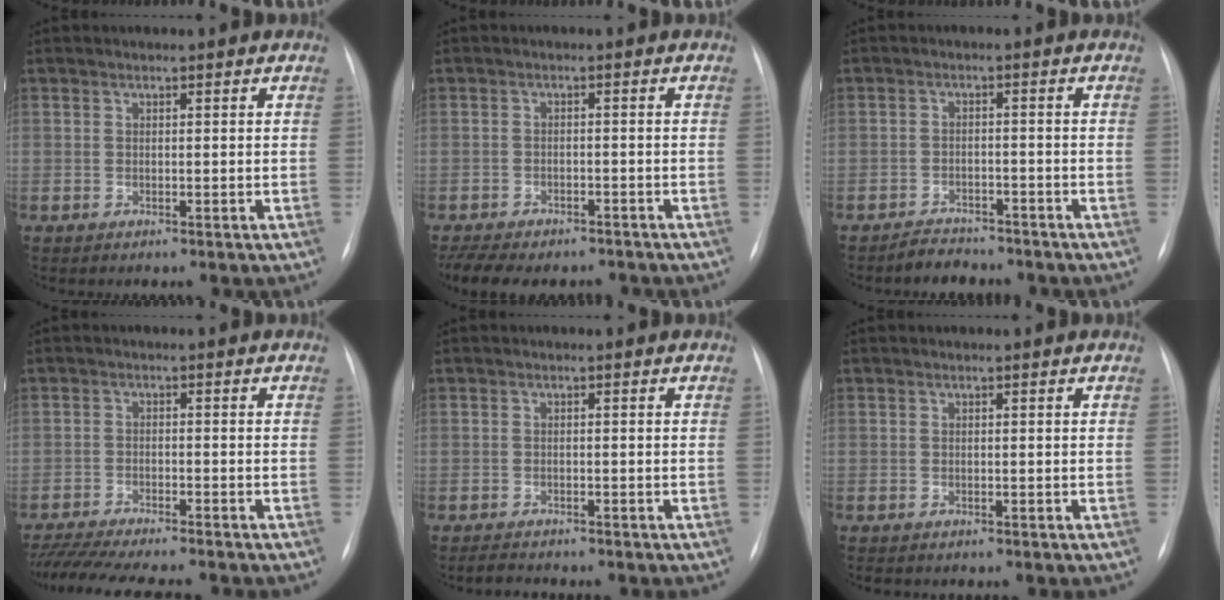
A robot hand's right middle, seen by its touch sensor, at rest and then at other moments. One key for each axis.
{"total": 11.5, "fx": -9.7, "fy": 4.3, "fz": 4.4, "tx": -0.087, "ty": 0.001, "tz": -0.131}
{"total": 4.1, "fx": -3.7, "fy": 1.9, "fz": 0.4, "tx": -0.011, "ty": 0.000, "tz": -0.056}
{"total": 12.5, "fx": -11.1, "fy": 1.0, "fz": 5.6, "tx": -0.082, "ty": -0.011, "tz": -0.168}
{"total": 1.7, "fx": -1.6, "fy": 0.4, "fz": 0.2, "tx": -0.009, "ty": -0.006, "tz": -0.024}
{"total": 0.5, "fx": -0.4, "fy": 0.2, "fz": 0.2, "tx": -0.008, "ty": 0.001, "tz": -0.008}